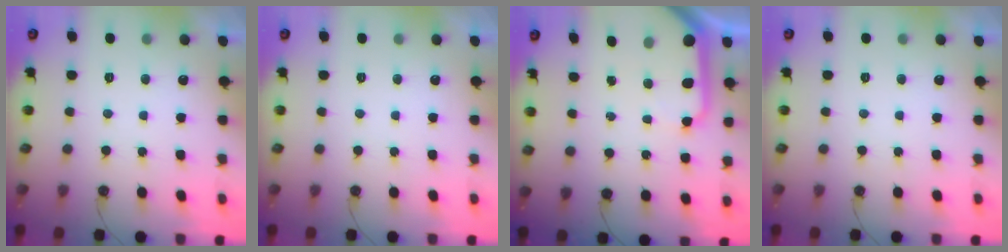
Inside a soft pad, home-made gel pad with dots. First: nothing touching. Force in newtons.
{"total": 0.0}
{"total": 12.7, "press": 12.7, "slide": 1.4}
{"total": 0.0}